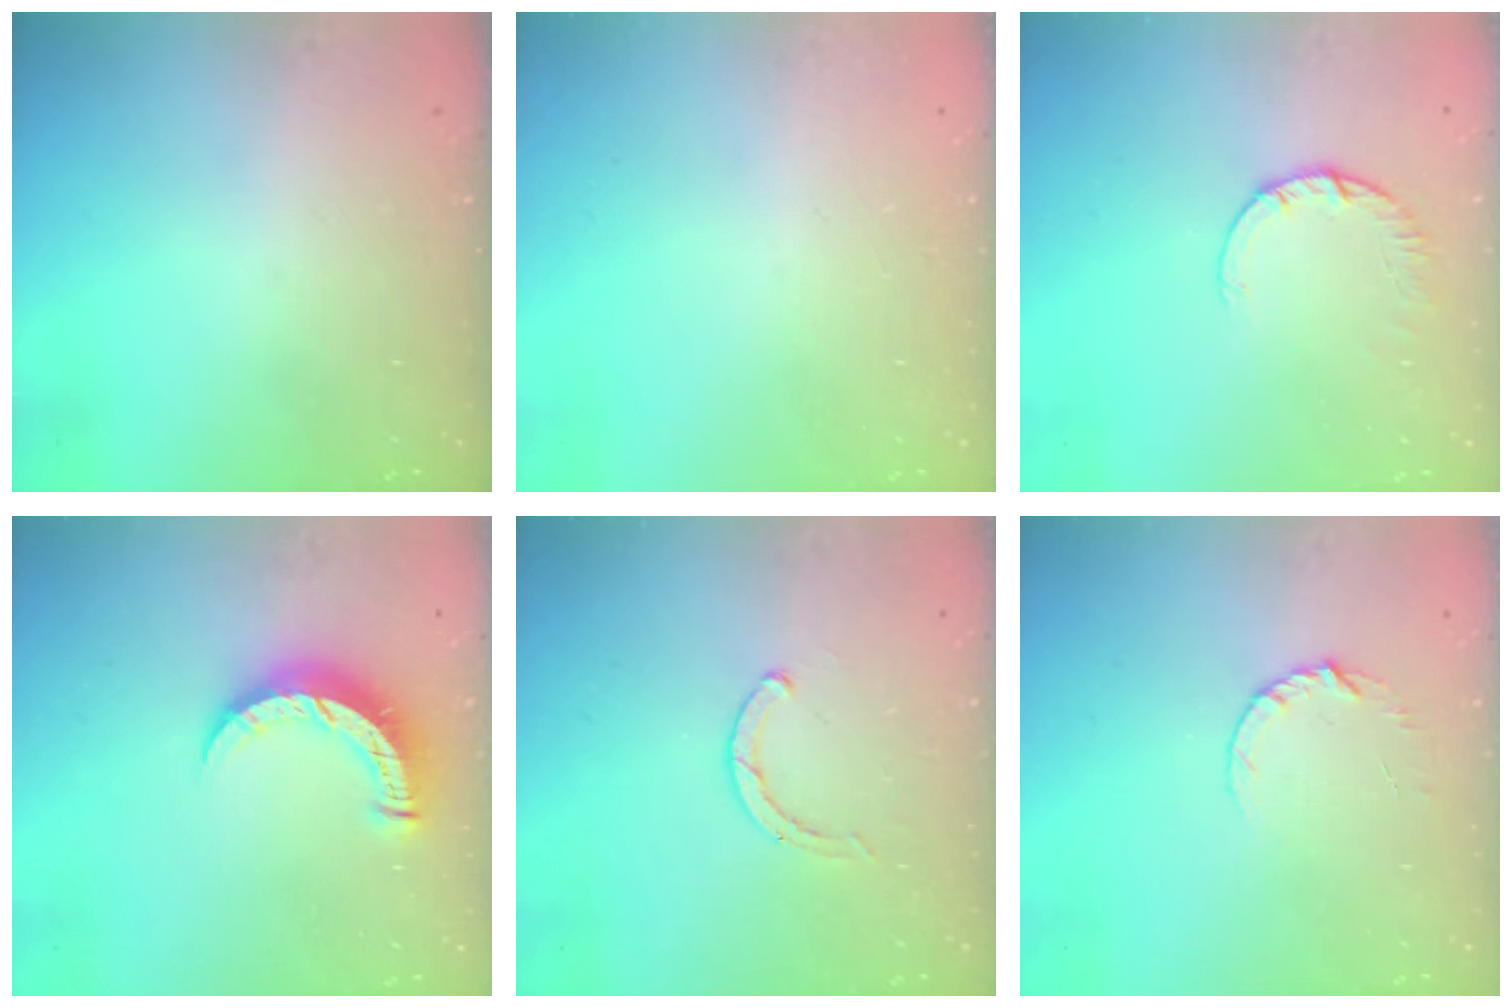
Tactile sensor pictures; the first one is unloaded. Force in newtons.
{"total": 0.0}
{"total": 2.4, "press": 2.4, "slide": 0.2}
{"total": 8.6, "press": 8.6, "slide": 0.6}
{"total": 1.9, "press": 1.8, "slide": 0.3}
{"total": 4.8, "press": 4.8, "slide": 0.5}